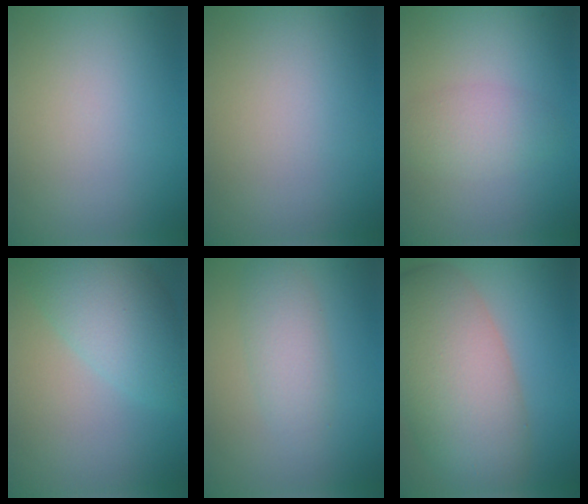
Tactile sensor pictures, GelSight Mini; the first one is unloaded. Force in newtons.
{"total": 0.0}
{"total": 2.7, "press": 2.7, "slide": 0.1}
{"total": 5.8, "press": 5.8, "slide": 0.2}
{"total": 2.8, "press": 2.8, "slide": 0.1}
{"total": 10.3, "press": 10.3, "slide": 0.5}